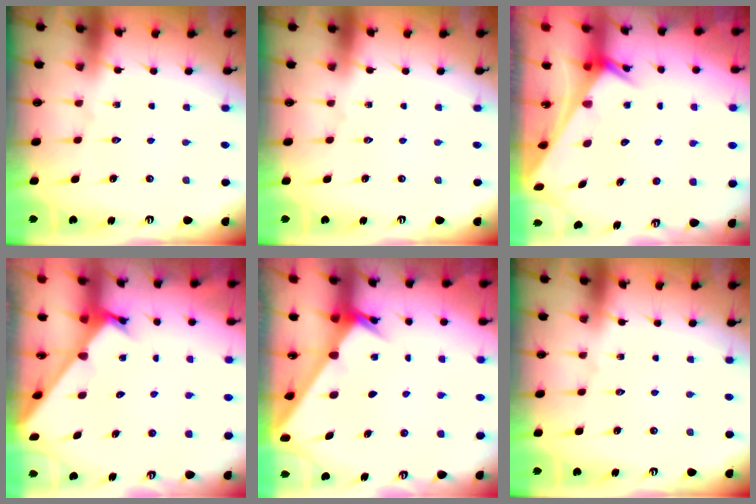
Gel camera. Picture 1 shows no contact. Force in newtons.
{"total": 0.0}
{"total": 2.5, "press": 2.5, "slide": 0.1}
{"total": 2.3, "press": 2.3, "slide": 0.2}
{"total": 2.4, "press": 2.4, "slide": 0.3}
{"total": 0.0}